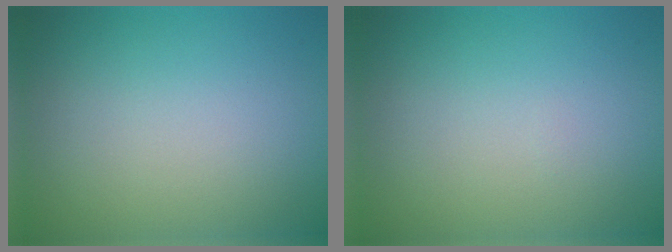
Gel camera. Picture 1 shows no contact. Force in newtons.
{"total": 0.0}